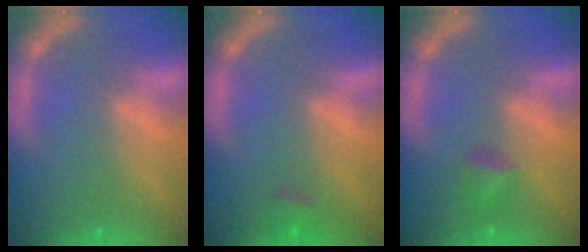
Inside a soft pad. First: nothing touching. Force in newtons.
{"total": 1.4}
{"total": 1.9}